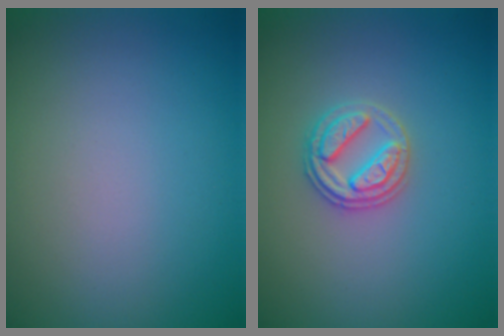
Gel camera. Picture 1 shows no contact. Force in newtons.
{"total": 2.7, "press": 2.7, "slide": 0.5}